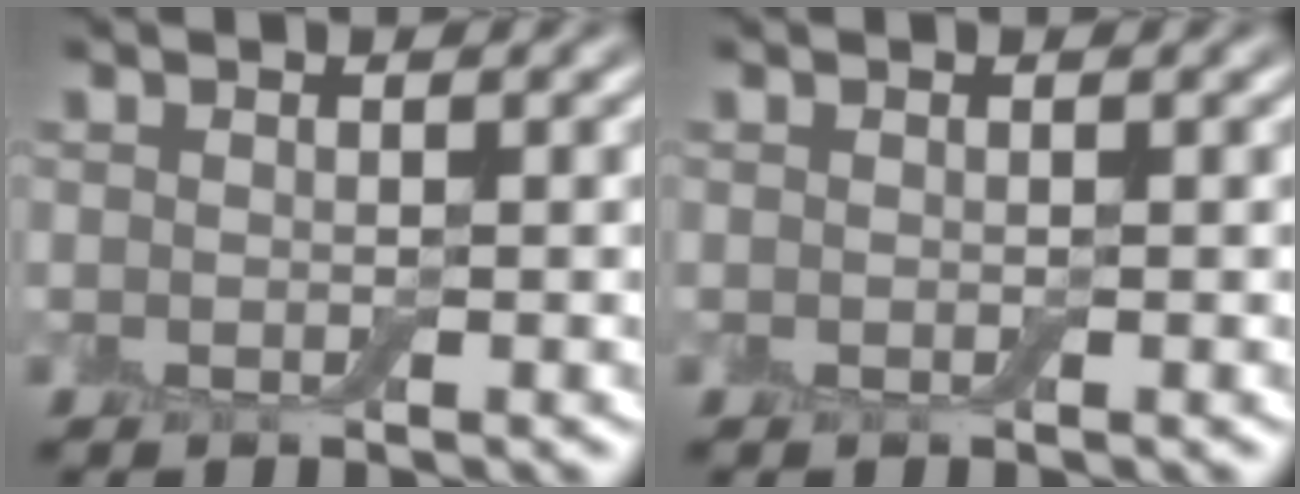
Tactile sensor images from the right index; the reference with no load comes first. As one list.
[{"total": 0.0}]